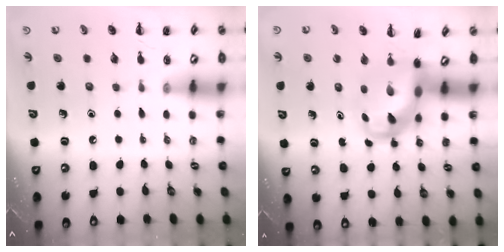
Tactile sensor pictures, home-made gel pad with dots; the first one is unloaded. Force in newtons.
{"total": 5.0, "press": 4.9, "slide": 0.5}